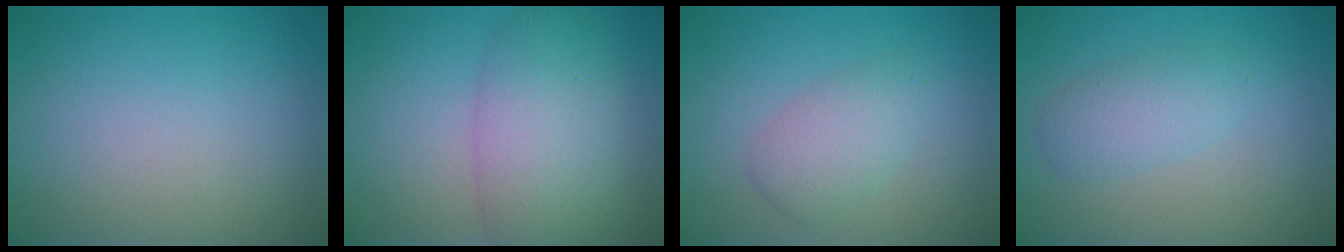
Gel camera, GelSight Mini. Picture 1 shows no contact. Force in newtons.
{"total": 6.7, "press": 6.7, "slide": 0.3}
{"total": 2.7, "press": 2.7, "slide": 0.1}
{"total": 2.5, "press": 2.5, "slide": 0.0}